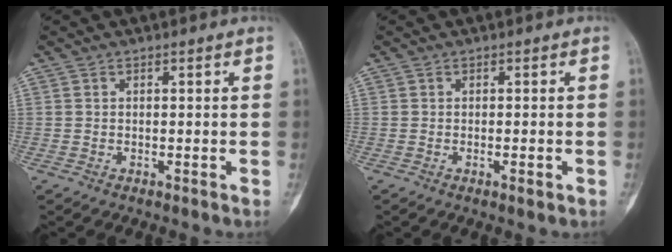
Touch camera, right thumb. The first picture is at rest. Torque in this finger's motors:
{"motor_torque": [-0.47, -0.10, -0.07, 0.36, -0.04]}